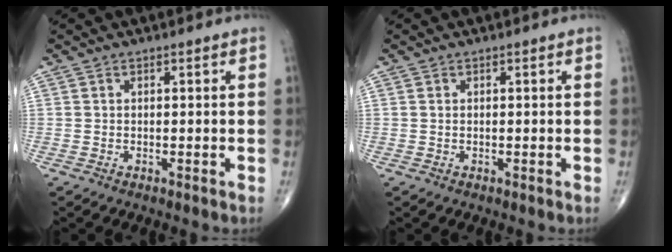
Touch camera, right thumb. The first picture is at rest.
{"total": 0.0}